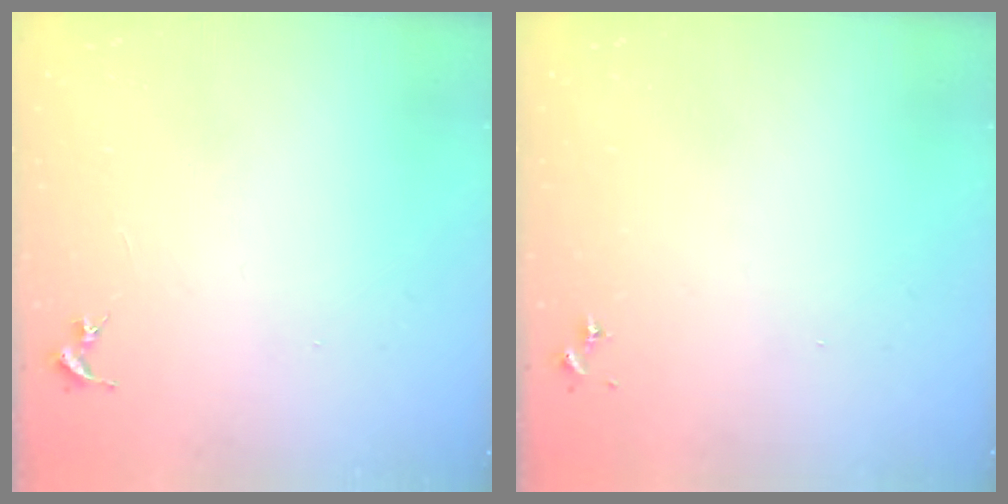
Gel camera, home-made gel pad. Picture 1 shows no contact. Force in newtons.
{"total": 0.0}